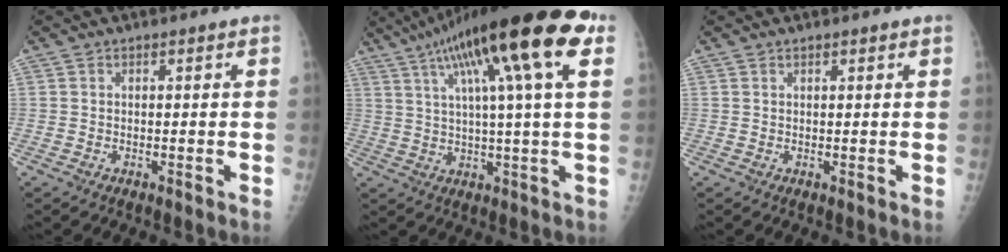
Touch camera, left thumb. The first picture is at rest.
{"total": 21.5, "force": [9.5, 3.1, 19.0], "torque": [-0.309, 0.016, 0.143]}
{"total": 0.6, "force": [0.5, 0.2, 0.4], "torque": [-0.004, -0.001, 0.007]}